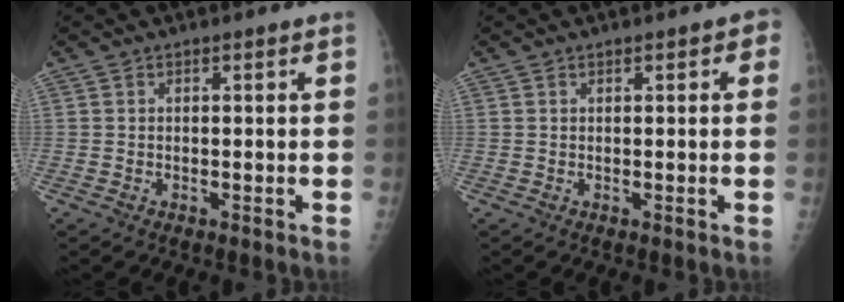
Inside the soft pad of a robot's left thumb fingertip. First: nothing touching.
{"total": 1.8, "force": [0.7, 0.9, 1.4], "torque": [-0.008, 0.002, 0.005]}